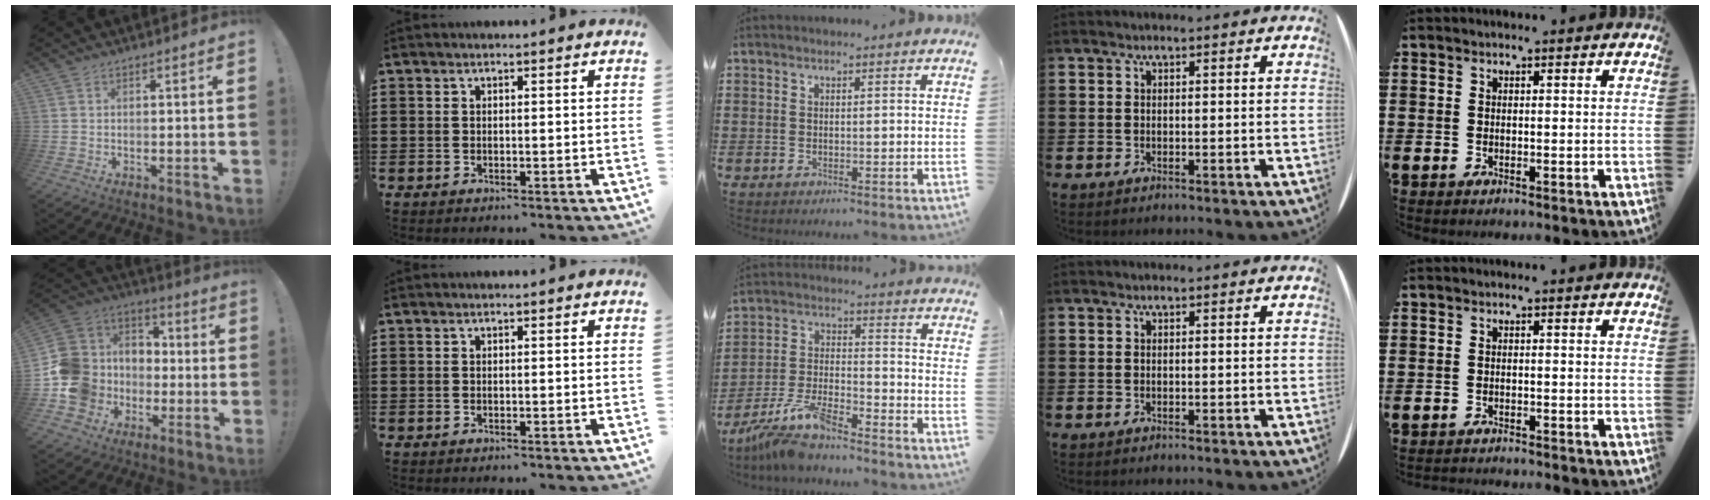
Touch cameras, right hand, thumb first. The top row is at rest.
{"thumb": {"total": 17.2, "force": [-4.5, 15.4, 6.2], "torque": [-0.117, 0.027, -0.047]}, "middle": {"total": 11.0, "force": [-9.7, -0.1, 5.3], "torque": [-0.125, -0.008, -0.200]}, "little": {"total": 1.0, "force": [-1.0, -0.1, -0.1], "torque": [-0.001, 0.000, -0.021]}}